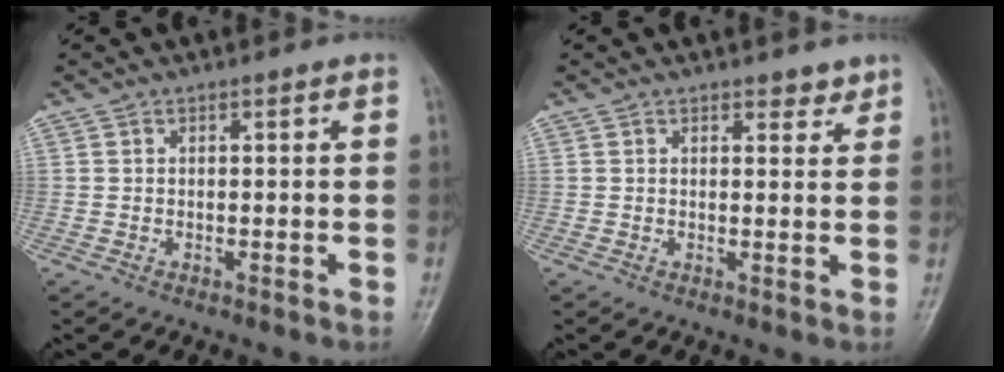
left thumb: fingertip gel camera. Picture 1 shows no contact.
{"total": 2.2, "force": [1.8, 1.1, 0.8], "torque": [0.006, -0.011, 0.020]}